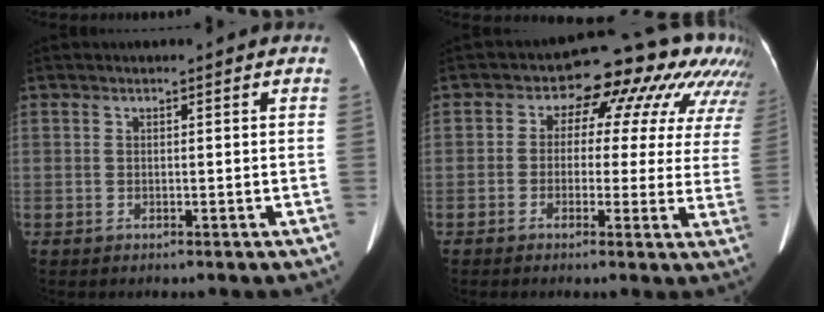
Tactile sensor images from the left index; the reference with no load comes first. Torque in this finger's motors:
{"motor_torque": [0.76, -0.88, 0.88, 0.04]}